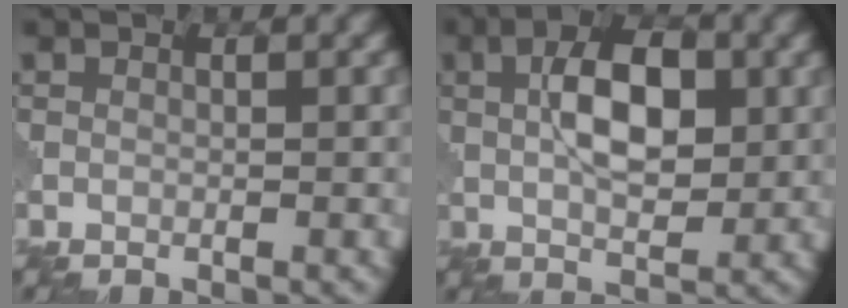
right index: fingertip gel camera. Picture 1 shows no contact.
{"total": 6.3, "force": [1.6, 3.0, 5.3], "torque": [-0.090, 0.007, 0.028]}